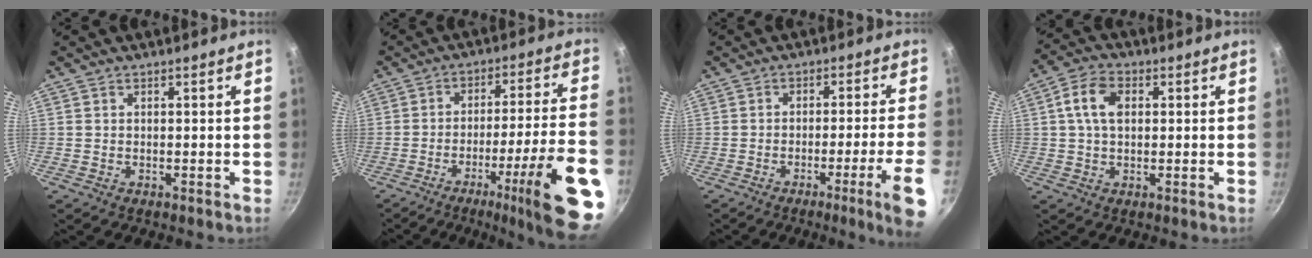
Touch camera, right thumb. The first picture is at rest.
{"total": 20.7, "force": [-9.6, 2.5, 18.2], "torque": [-0.239, 0.038, -0.137]}
{"total": 9.9, "force": [-4.5, -0.5, 8.8], "torque": [-0.129, 0.019, -0.063]}
{"total": 7.0, "force": [1.4, 4.7, 5.0], "torque": [-0.084, 0.012, 0.018]}